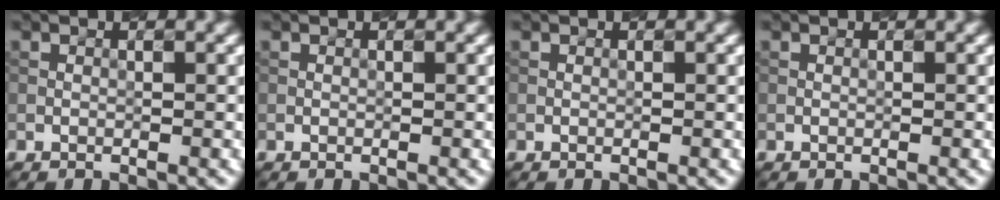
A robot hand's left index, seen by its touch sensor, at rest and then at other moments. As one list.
[{"total": 0.0}, {"total": 0.0}, {"total": 0.0}]